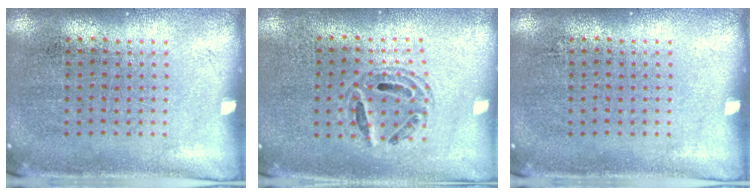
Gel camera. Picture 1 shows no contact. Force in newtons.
{"total": 0.7, "press": 0.6, "slide": 0.2}
{"total": 0.0}